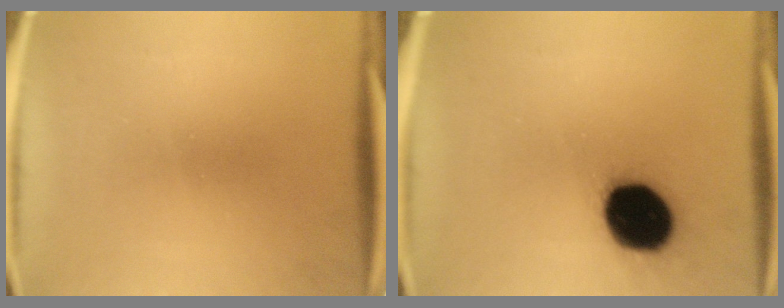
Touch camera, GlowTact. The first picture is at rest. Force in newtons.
{"total": 18.6}